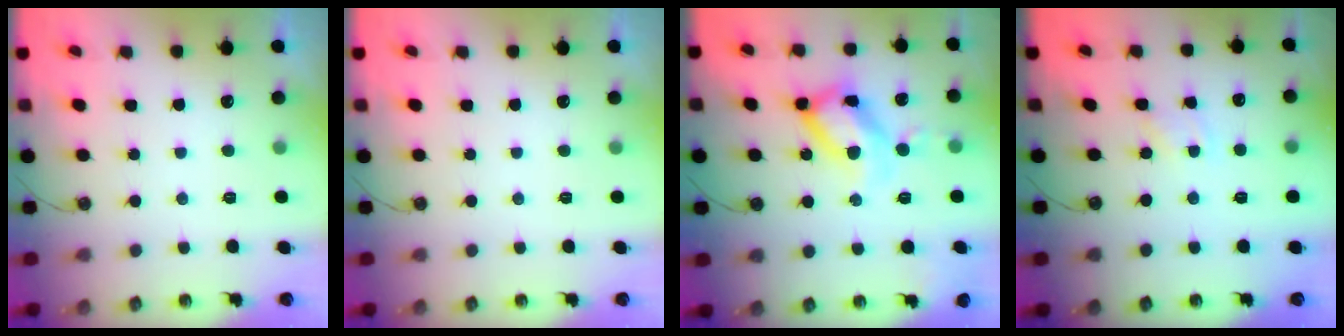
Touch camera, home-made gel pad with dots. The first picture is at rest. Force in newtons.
{"total": 0.0}
{"total": 18.5, "press": 18.5, "slide": 1.3}
{"total": 1.7, "press": 1.6, "slide": 0.2}